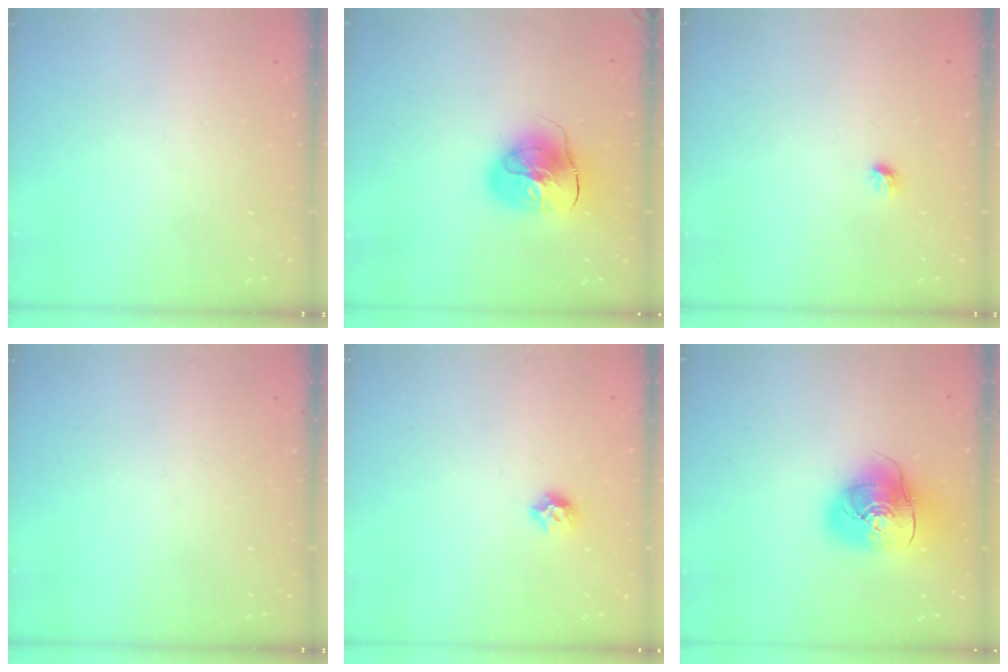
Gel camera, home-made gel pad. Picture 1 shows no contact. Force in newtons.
{"total": 11.2, "press": 11.1, "slide": 1.5}
{"total": 3.9, "press": 3.8, "slide": 0.9}
{"total": 0.0}
{"total": 6.4, "press": 6.3, "slide": 0.8}
{"total": 14.0, "press": 13.8, "slide": 2.3}